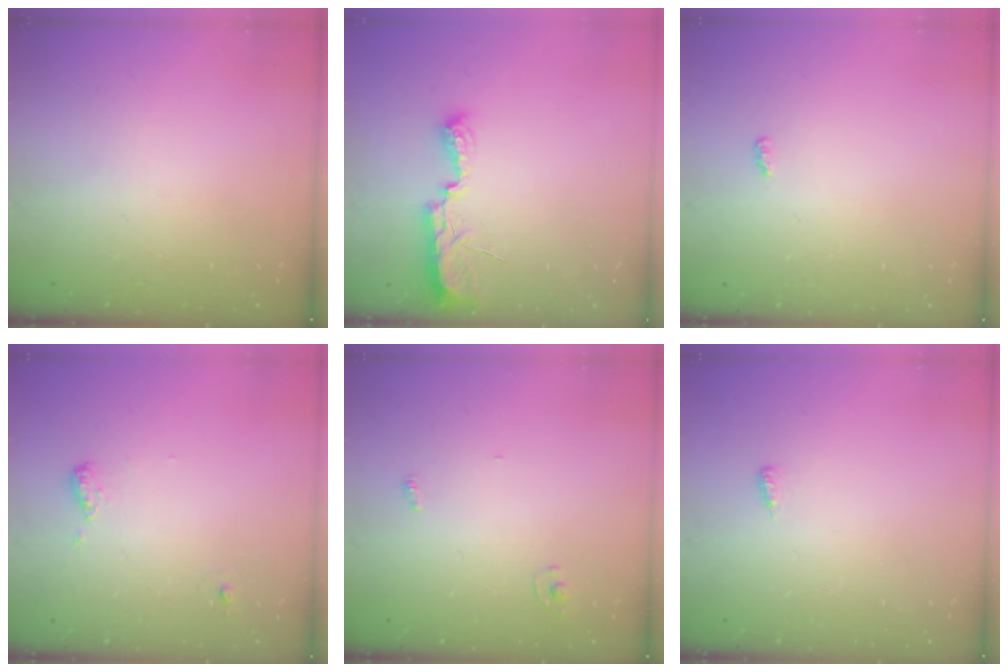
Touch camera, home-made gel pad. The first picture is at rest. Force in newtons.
{"total": 10.1, "press": 8.9, "slide": 4.8}
{"total": 2.9, "press": 2.6, "slide": 1.3}
{"total": 7.0, "press": 6.3, "slide": 2.9}
{"total": 2.8, "press": 2.8, "slide": 0.1}
{"total": 3.6, "press": 2.7, "slide": 2.4}